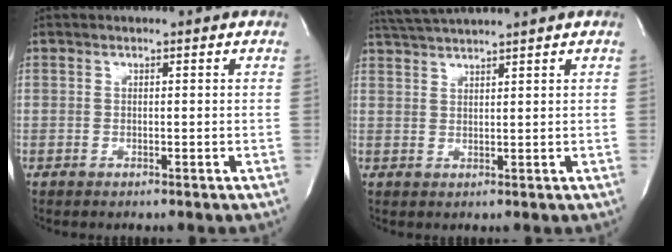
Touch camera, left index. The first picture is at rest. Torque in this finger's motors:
{"motor_torque": [0.94, -1.19, 0.11, 0.04]}